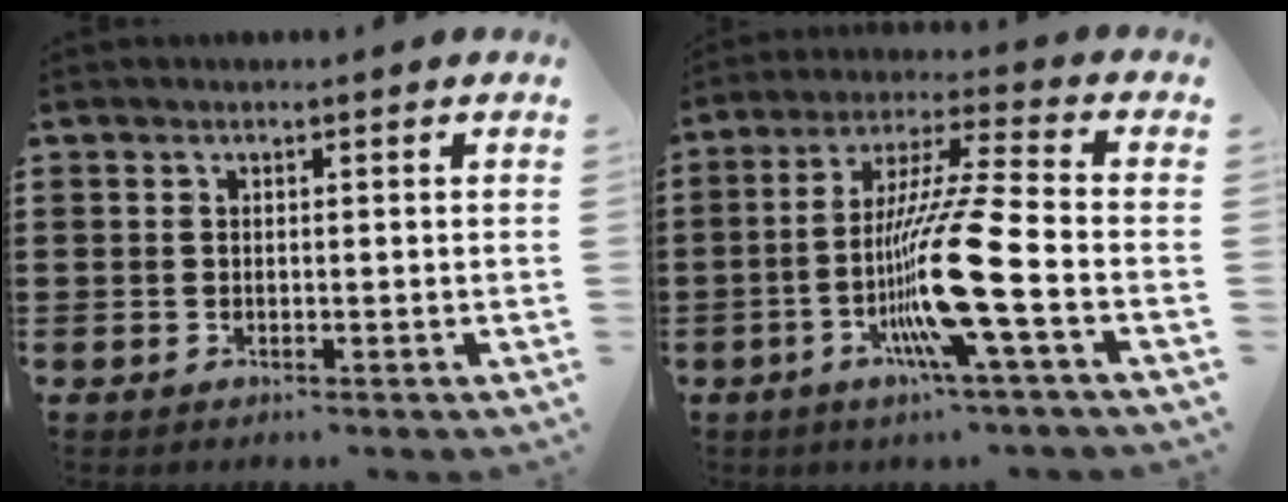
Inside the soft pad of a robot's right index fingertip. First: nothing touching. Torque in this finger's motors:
{"motor_torque": [2.09, 0.05, 1.05, 0.21]}